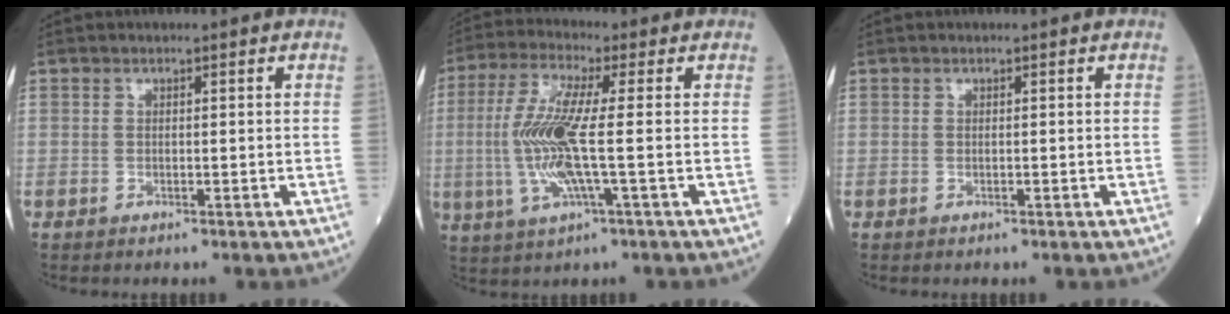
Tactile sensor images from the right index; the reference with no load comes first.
{"total": 10.5, "force": [-0.7, 0.9, 10.5], "torque": [-0.232, 0.002, -0.016]}
{"total": 0.0}